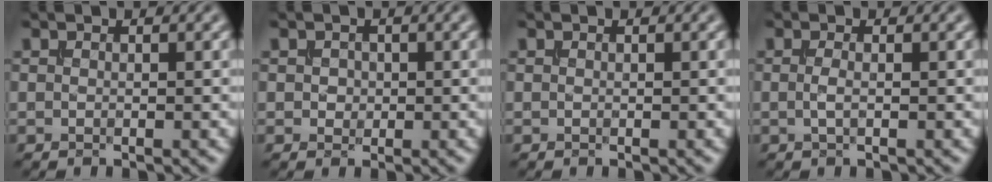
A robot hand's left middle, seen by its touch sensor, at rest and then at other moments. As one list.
[{"total": 0.8, "force": [0.0, 0.8, 0.3], "torque": [-0.007, -0.002, 0.002]}, {"total": 0.0}, {"total": 0.9, "force": [-0.2, 0.2, 0.9], "torque": [-0.024, 0.000, -0.005]}]